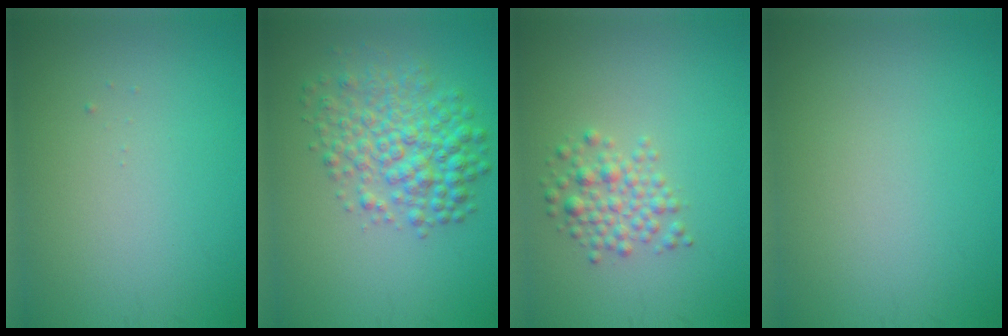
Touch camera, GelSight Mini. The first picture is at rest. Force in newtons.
{"total": 5.5, "press": 5.5, "slide": 0.1}
{"total": 2.6, "press": 2.6, "slide": 0.2}
{"total": 0.0}